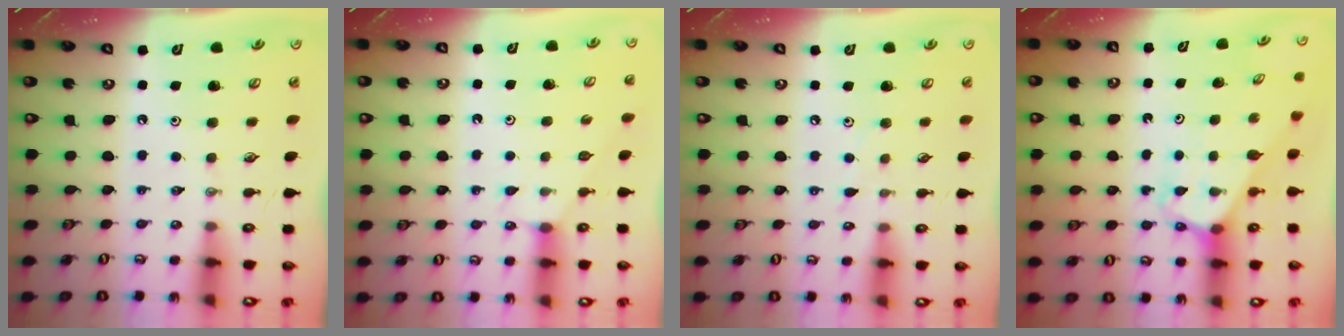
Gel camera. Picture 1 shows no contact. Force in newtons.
{"total": 2.7, "press": 2.7, "slide": 0.3}
{"total": 3.8, "press": 3.7, "slide": 0.6}
{"total": 3.0, "press": 3.0, "slide": 0.2}